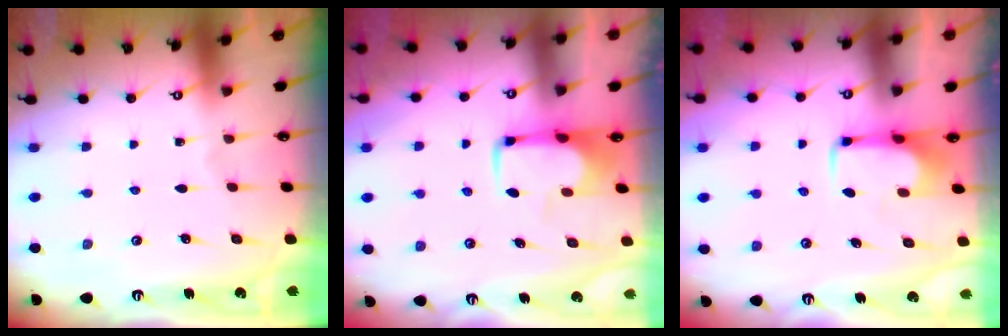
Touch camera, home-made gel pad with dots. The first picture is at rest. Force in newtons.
{"total": 1.8, "press": 1.8, "slide": 0.5}
{"total": 2.0, "press": 1.9, "slide": 0.4}